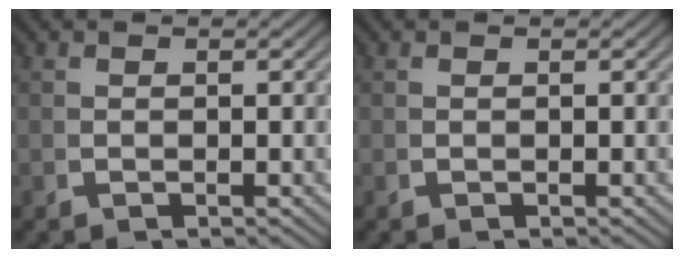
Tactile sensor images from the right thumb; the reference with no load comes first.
{"total": 0.0}